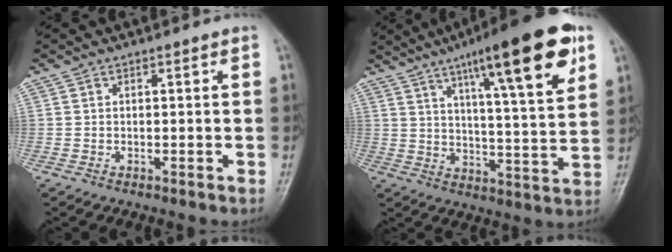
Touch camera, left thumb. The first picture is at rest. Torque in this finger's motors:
{"motor_torque": [0.66, 0.06, 2.07, -0.70, 0.44]}